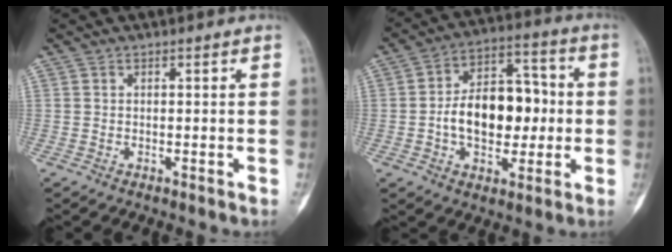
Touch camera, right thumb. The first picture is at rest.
{"total": 15.5, "force": [-1.0, 9.8, 11.9], "torque": [-0.156, 0.036, -0.016]}